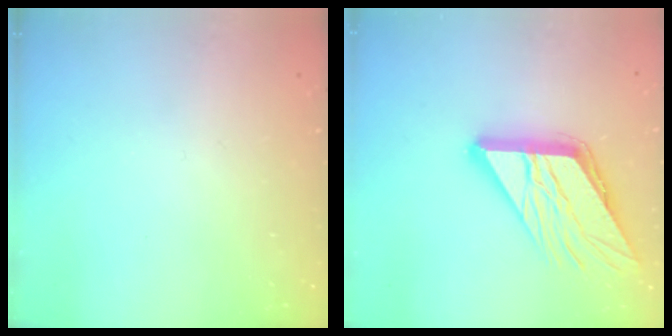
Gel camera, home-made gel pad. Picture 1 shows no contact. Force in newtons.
{"total": 15.8, "press": 15.7, "slide": 1.5}